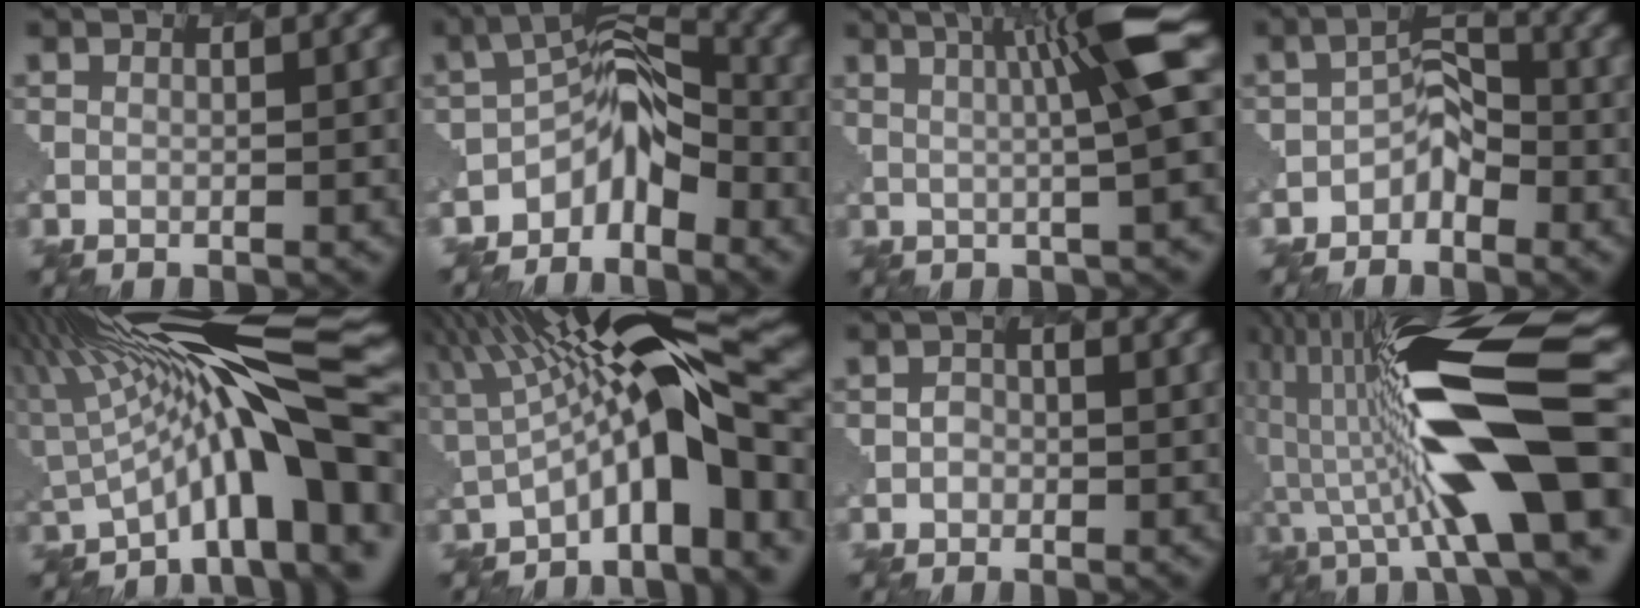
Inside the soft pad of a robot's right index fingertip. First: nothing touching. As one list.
[{"total": 4.3, "force": [-3.4, 2.3, 1.4], "torque": [-0.042, 0.018, -0.096]}, {"total": 6.8, "force": [2.7, -0.3, 6.2], "torque": [-0.094, 0.021, 0.017]}, {"total": 2.2, "force": [-1.6, 1.4, -0.3], "torque": [-0.024, 0.014, -0.063]}, {"total": 11.0, "force": [0.7, 2.6, 10.6], "torque": [-0.190, 0.022, -0.014]}, {"total": 11.2, "force": [1.3, 3.8, 10.4], "torque": [-0.194, 0.020, 0.000]}, {"total": 1.9, "force": [-0.6, 1.7, -0.4], "torque": [-0.002, 0.005, -0.023]}, {"total": 11.4, "force": [-0.6, 3.0, 11.0], "torque": [-0.229, 0.033, -0.043]}]